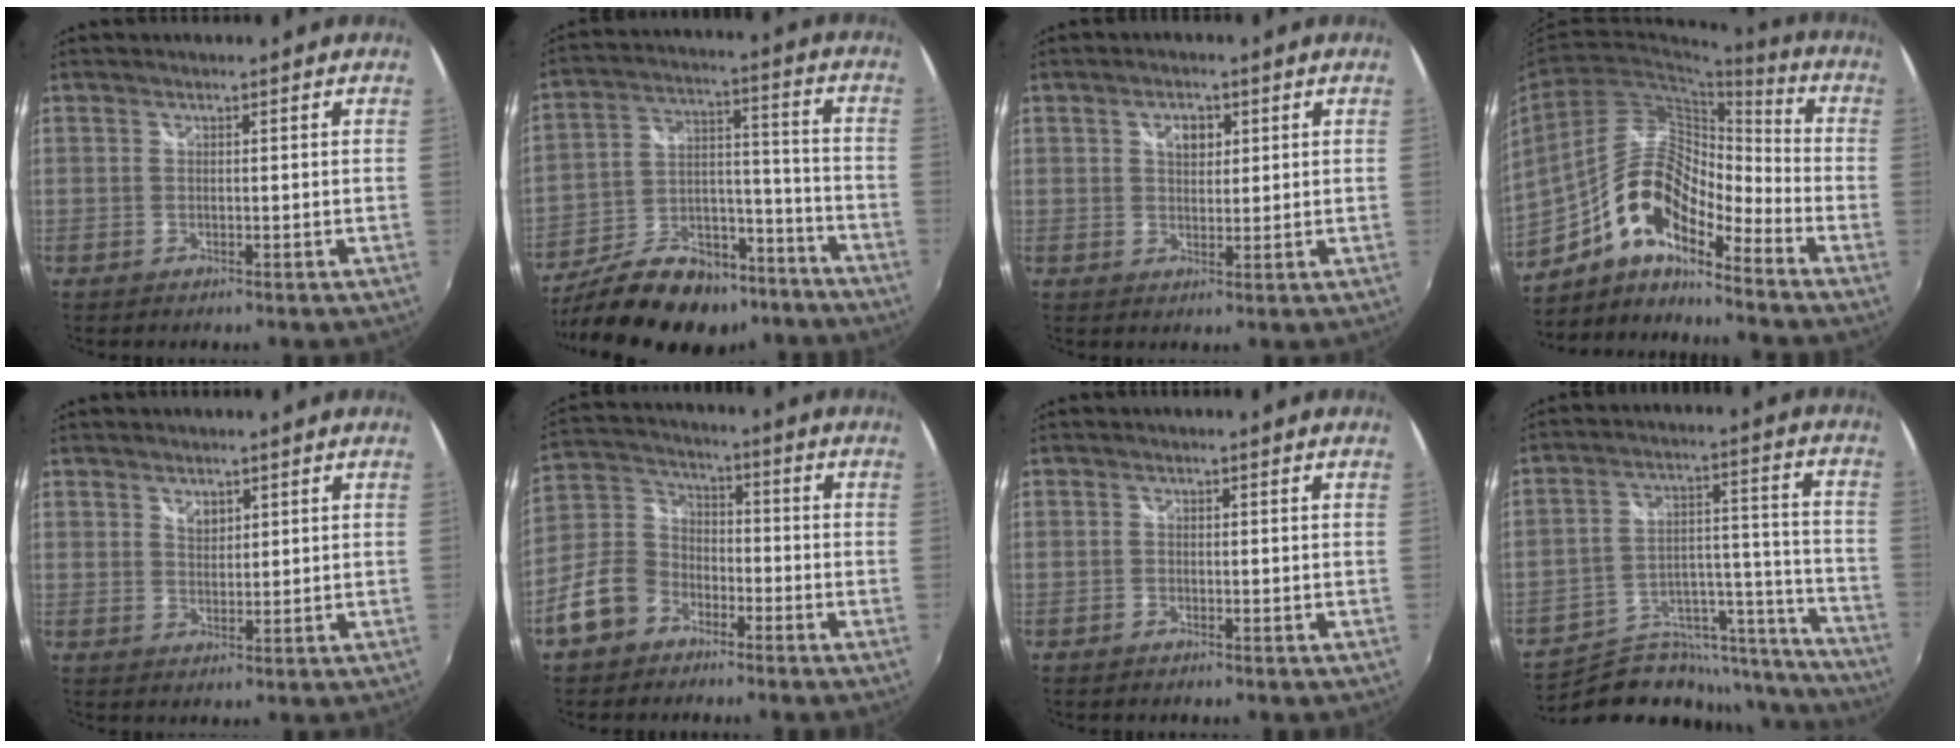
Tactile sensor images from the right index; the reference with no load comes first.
{"total": 24.7, "force": [-18.7, 11.3, 11.4], "torque": [-0.225, 0.025, -0.272]}
{"total": 3.6, "force": [1.4, 2.4, 2.3], "torque": [-0.033, 0.007, 0.023]}
{"total": 13.6, "force": [-8.3, 5.0, 9.6], "torque": [-0.176, 0.012, -0.162]}
{"total": 2.5, "force": [1.5, 1.8, 1.0], "torque": [-0.010, 0.002, 0.026]}
{"total": 11.8, "force": [-6.8, 8.6, 4.5], "torque": [-0.123, 0.032, -0.121]}
{"total": 0.8, "force": [-0.7, 0.5, 0.1], "torque": [-0.005, -0.001, -0.014]}
{"total": 23.2, "force": [-19.6, 9.4, 8.0], "torque": [-0.112, 0.052, -0.263]}